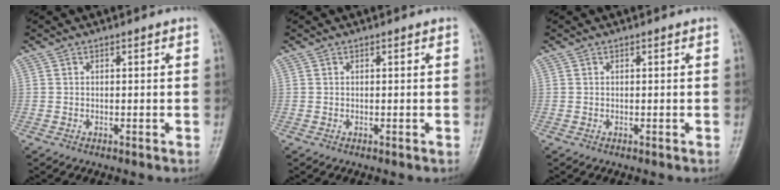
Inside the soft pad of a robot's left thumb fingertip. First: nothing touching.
{"total": 0.0}
{"total": 0.0}